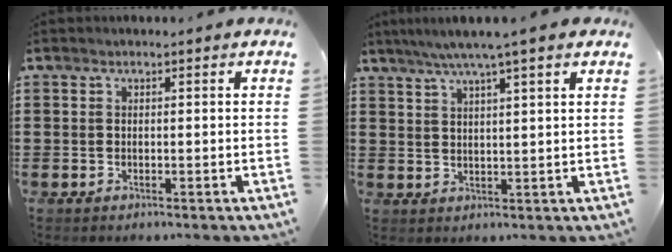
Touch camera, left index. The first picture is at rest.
{"total": 4.7, "force": [3.4, -0.6, 3.1], "torque": [-0.069, -0.007, 0.058]}